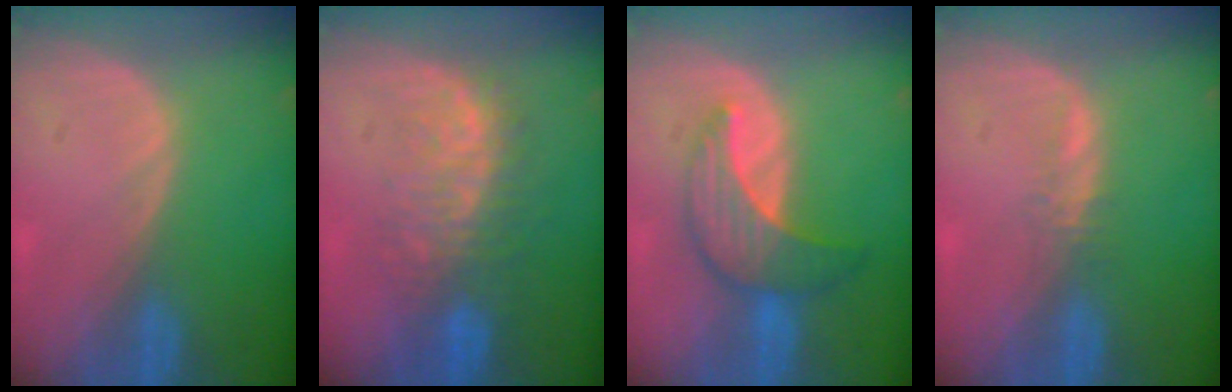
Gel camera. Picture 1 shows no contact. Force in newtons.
{"total": 8.1, "press": 7.8, "slide": 2.2}
{"total": 7.0, "press": 6.9, "slide": 1.0}
{"total": 1.3, "press": 1.2, "slide": 0.5}